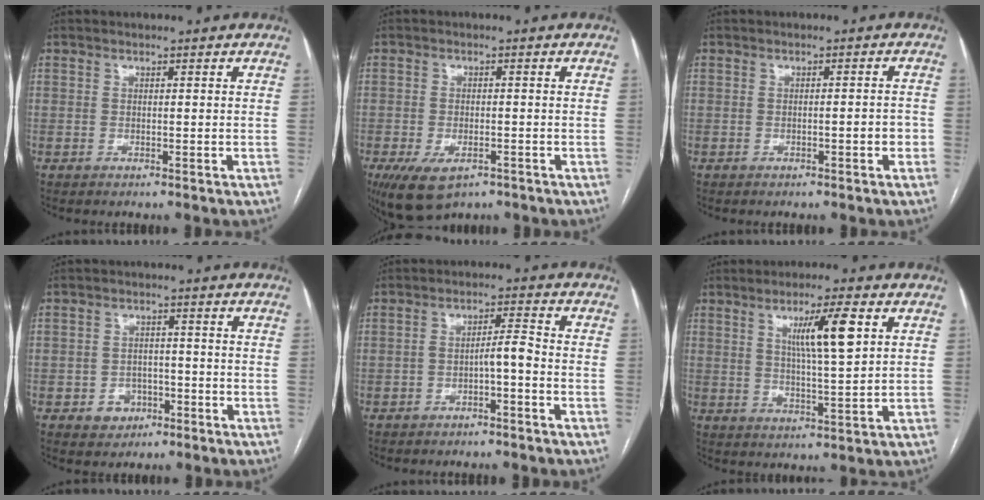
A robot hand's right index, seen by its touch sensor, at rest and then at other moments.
{"total": 7.2, "force": [-4.2, 3.5, 4.7], "torque": [-0.083, -0.010, -0.062]}
{"total": 1.9, "force": [-0.8, 0.4, 1.7], "torque": [-0.020, 0.003, -0.010]}
{"total": 4.1, "force": [-1.8, 3.5, 1.2], "torque": [-0.009, 0.012, -0.021]}
{"total": 3.6, "force": [-1.6, 0.5, 3.2], "torque": [-0.050, 0.013, -0.024]}
{"total": 8.2, "force": [3.0, 0.3, 7.6], "torque": [-0.130, 0.000, 0.051]}